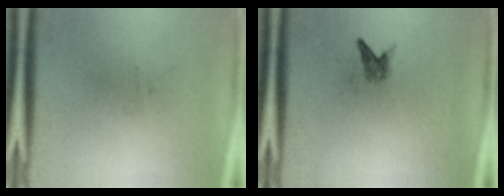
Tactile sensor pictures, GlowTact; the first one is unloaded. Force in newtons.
{"total": 1.3}